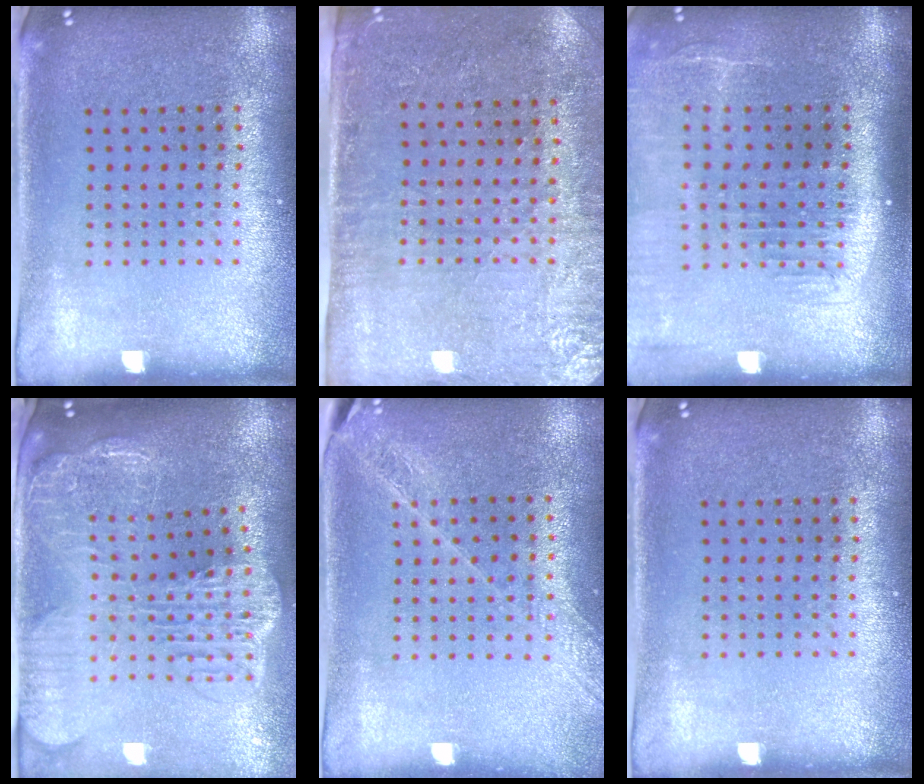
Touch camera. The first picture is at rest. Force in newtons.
{"total": 2.8, "press": 2.4, "slide": 1.4}
{"total": 2.1, "press": 1.7, "slide": 1.1}
{"total": 3.5, "press": 2.8, "slide": 2.1}
{"total": 1.6, "press": 1.5, "slide": 0.4}
{"total": 0.0}